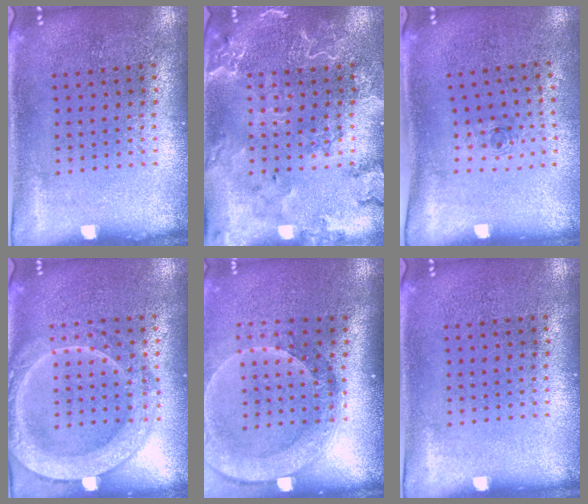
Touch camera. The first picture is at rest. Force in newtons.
{"total": 2.5, "press": 2.4, "slide": 0.8}
{"total": 0.7, "press": 0.3, "slide": 0.6}
{"total": 2.1, "press": 2.1, "slide": 0.2}
{"total": 2.5, "press": 1.9, "slide": 1.6}
{"total": 0.0}